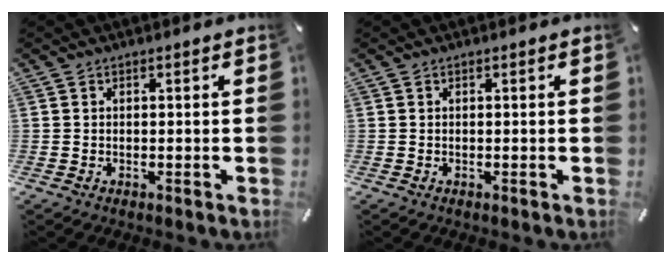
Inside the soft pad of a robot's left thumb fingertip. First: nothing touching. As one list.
[{"total": 0.0}]